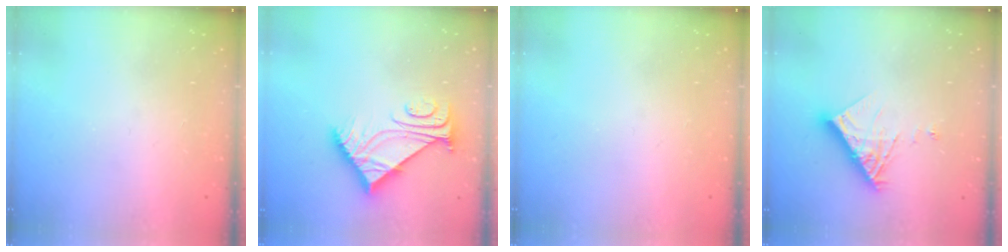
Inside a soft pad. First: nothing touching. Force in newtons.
{"total": 7.6, "press": 7.6, "slide": 0.7}
{"total": 0.0}
{"total": 10.3, "press": 10.2, "slide": 0.9}